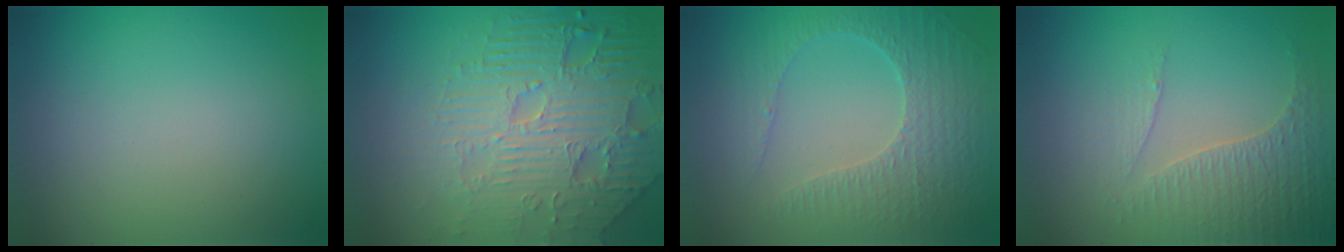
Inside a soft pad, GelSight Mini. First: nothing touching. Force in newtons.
{"total": 8.1, "press": 5.9, "slide": 5.5}
{"total": 4.7, "press": 3.3, "slide": 3.3}
{"total": 3.3, "press": 3.0, "slide": 1.6}